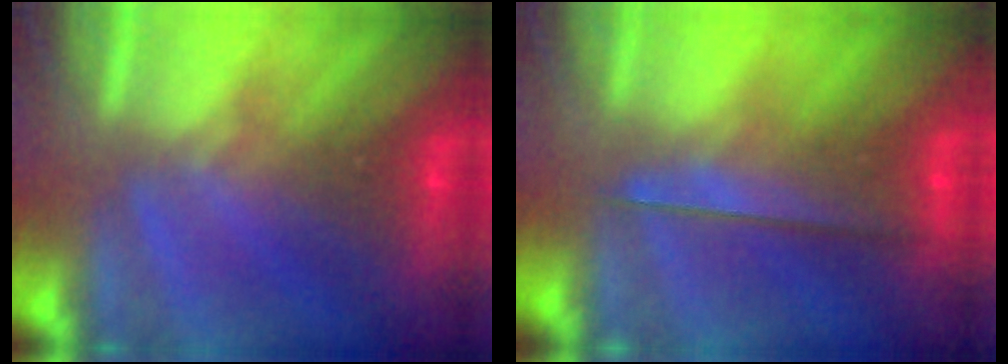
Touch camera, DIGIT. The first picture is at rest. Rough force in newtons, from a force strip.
{"total": 2.3}